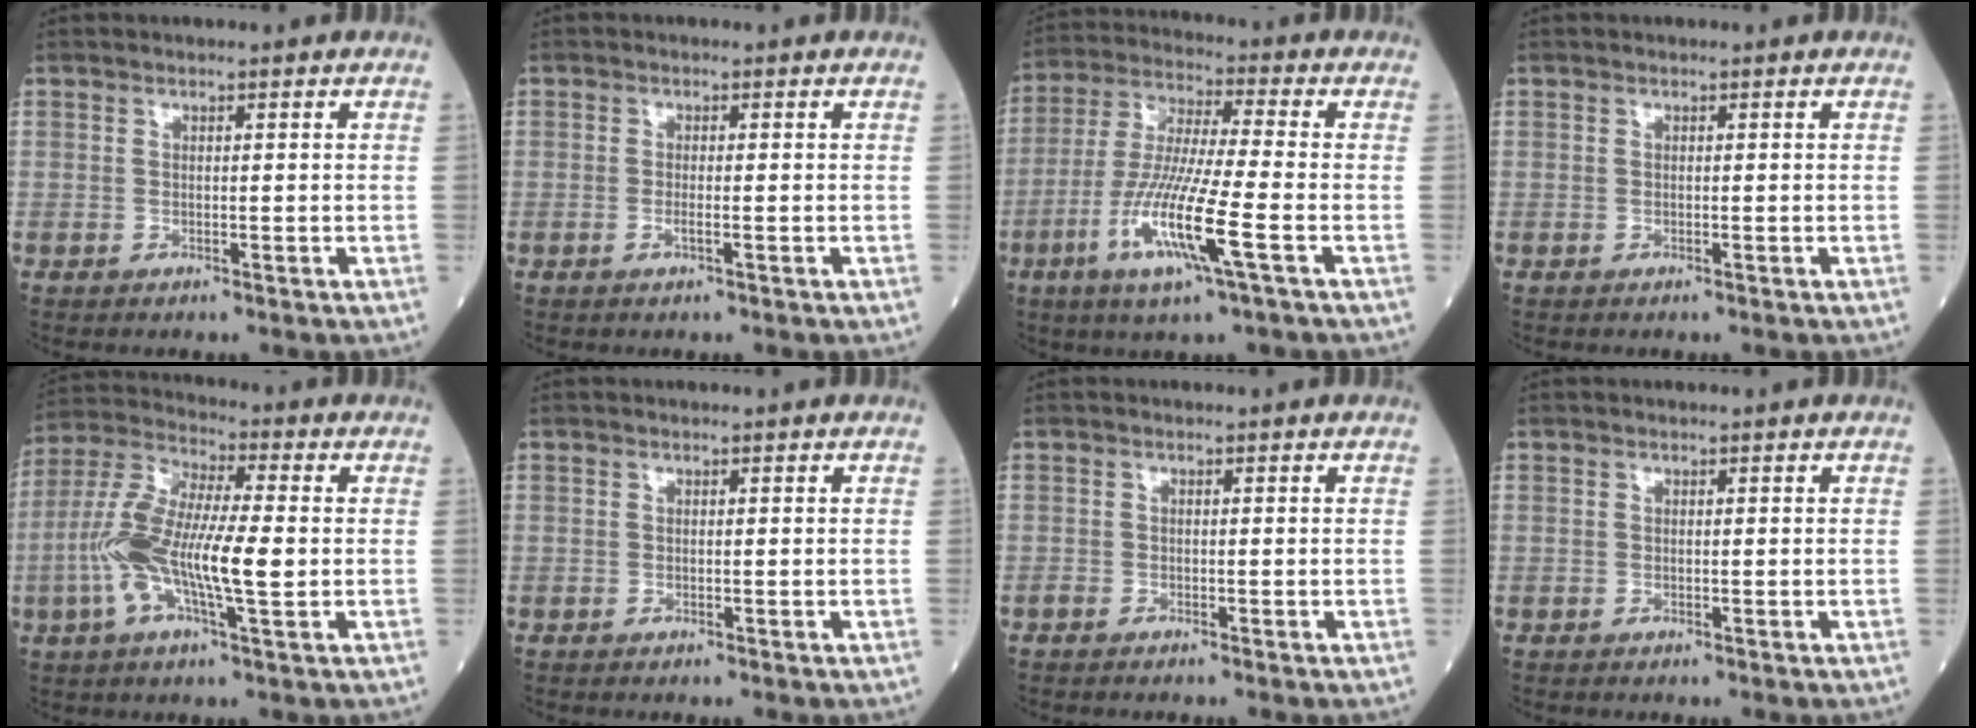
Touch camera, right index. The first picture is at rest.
{"total": 0.6, "force": [-0.2, 0.0, 0.6], "torque": [-0.009, 0.000, -0.003]}
{"total": 13.4, "force": [-4.9, 0.2, 12.5], "torque": [-0.253, -0.018, -0.097]}
{"total": 0.0}
{"total": 14.1, "force": [-1.7, 2.4, 13.8], "torque": [-0.289, 0.008, -0.037]}
{"total": 0.0}
{"total": 0.7, "force": [-0.7, 0.1, 0.1], "torque": [-0.007, -0.003, -0.015]}
{"total": 0.0}